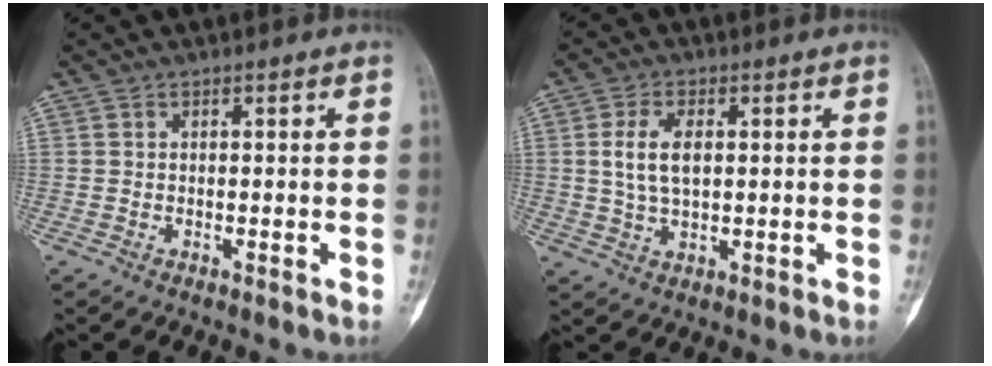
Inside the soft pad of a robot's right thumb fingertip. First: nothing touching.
{"total": 7.0, "force": [1.1, 3.9, 5.7], "torque": [-0.108, 0.001, 0.023]}